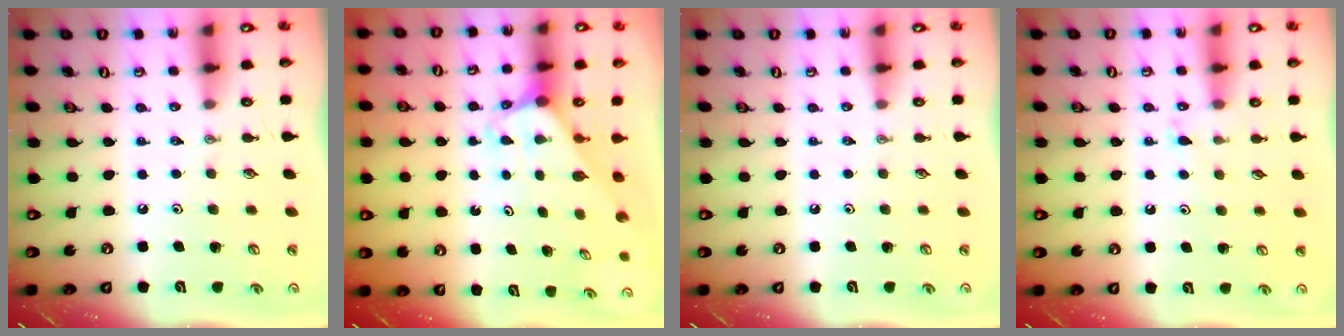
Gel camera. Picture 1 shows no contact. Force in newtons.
{"total": 1.8, "press": 1.8, "slide": 0.1}
{"total": 0.0}
{"total": 5.6, "press": 5.6, "slide": 0.6}